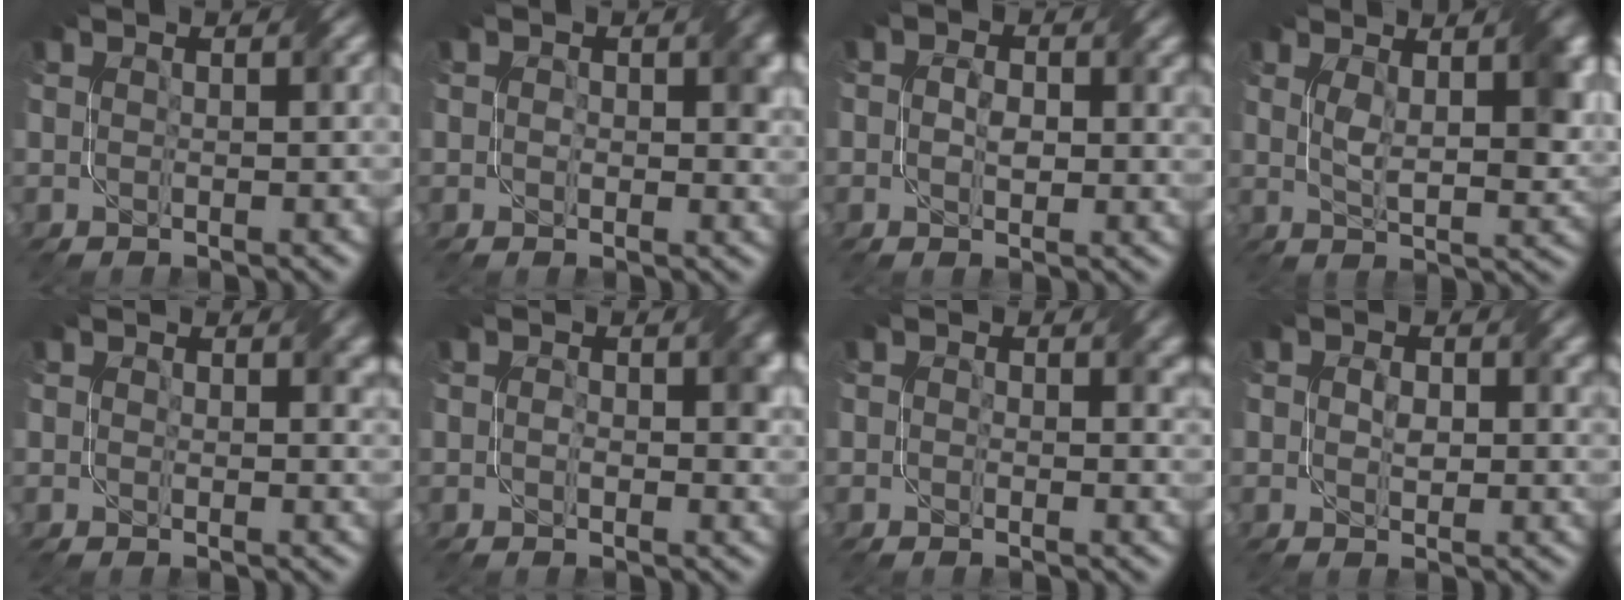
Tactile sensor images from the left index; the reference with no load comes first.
{"total": 2.8, "force": [0.5, 1.9, 2.0], "torque": [-0.026, -0.002, 0.005]}
{"total": 2.8, "force": [0.1, 1.9, 2.1], "torque": [-0.035, -0.002, 0.001]}
{"total": 6.3, "force": [2.1, 2.4, 5.4], "torque": [-0.093, -0.005, 0.040]}
{"total": 2.3, "force": [1.0, 1.6, 1.3], "torque": [-0.016, -0.004, 0.012]}
{"total": 3.1, "force": [0.1, 1.8, 2.5], "torque": [-0.034, -0.003, -0.001]}
{"total": 2.6, "force": [0.7, 1.9, 1.7], "torque": [-0.018, -0.002, 0.005]}
{"total": 2.6, "force": [0.4, 1.7, 1.9], "torque": [-0.034, -0.003, 0.007]}